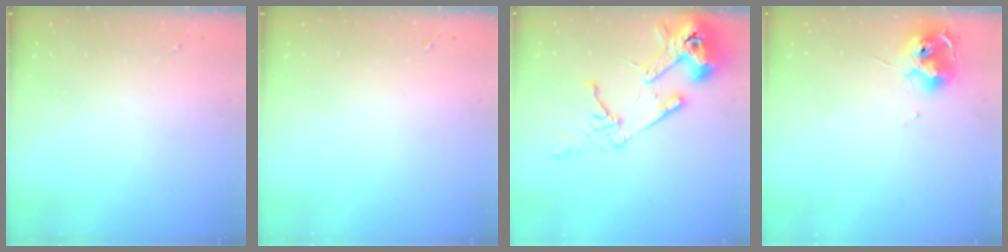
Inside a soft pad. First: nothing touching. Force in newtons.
{"total": 0.0}
{"total": 16.7, "press": 16.5, "slide": 2.2}
{"total": 11.9, "press": 11.8, "slide": 1.2}